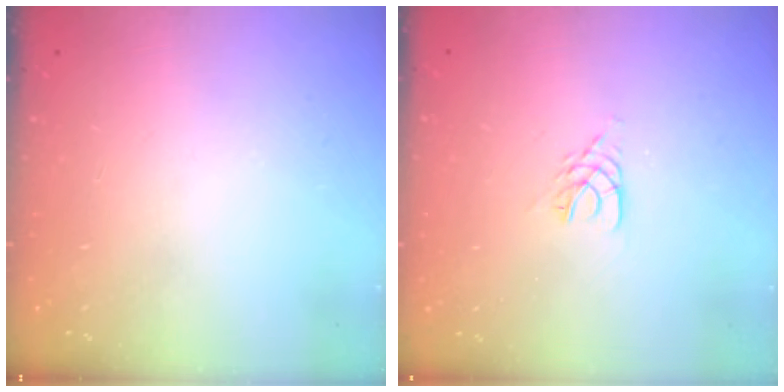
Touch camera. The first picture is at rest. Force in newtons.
{"total": 3.5, "press": 3.5, "slide": 0.5}